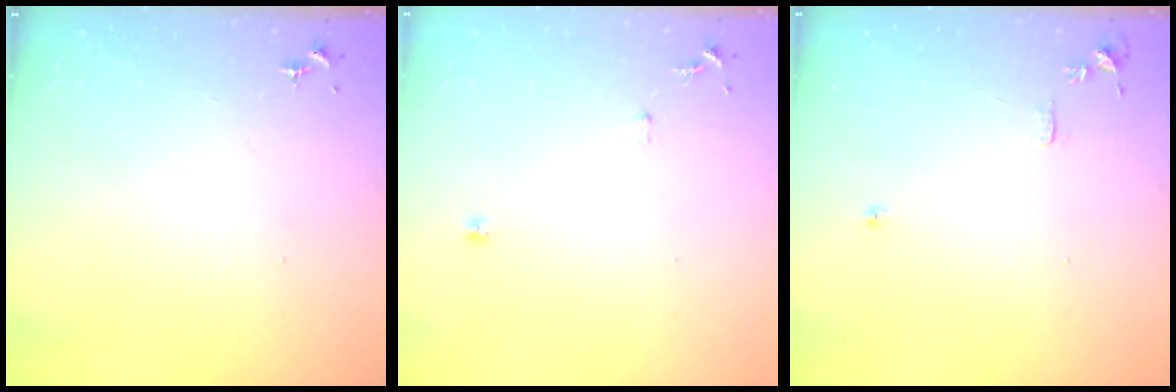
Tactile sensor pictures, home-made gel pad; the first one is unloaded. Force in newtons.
{"total": 5.6, "press": 5.5, "slide": 0.6}
{"total": 7.8, "press": 7.8, "slide": 0.8}